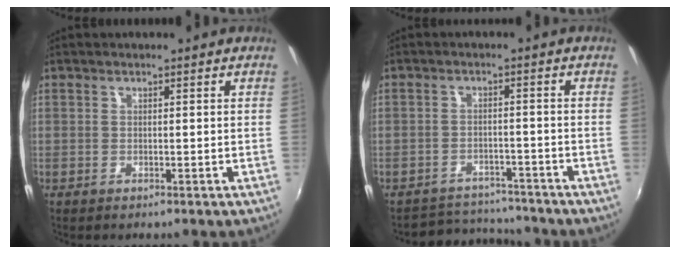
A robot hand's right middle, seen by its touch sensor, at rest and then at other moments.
{"total": 8.2, "force": [-7.8, 2.5, 0.6], "torque": [-0.027, 0.015, -0.112]}